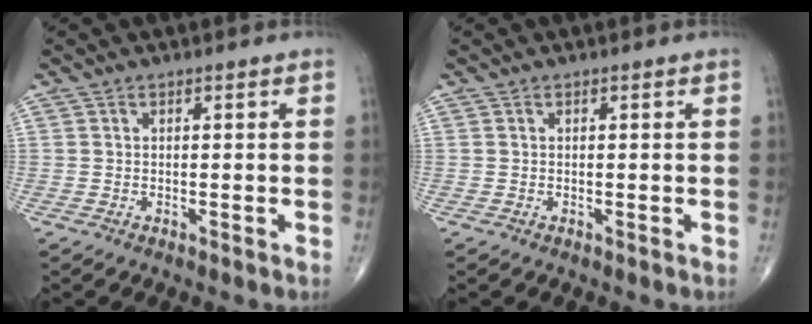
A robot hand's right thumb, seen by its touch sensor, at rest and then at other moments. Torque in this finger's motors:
{"motor_torque": [0.00, 0.00, -0.03, -0.03, 0.00]}